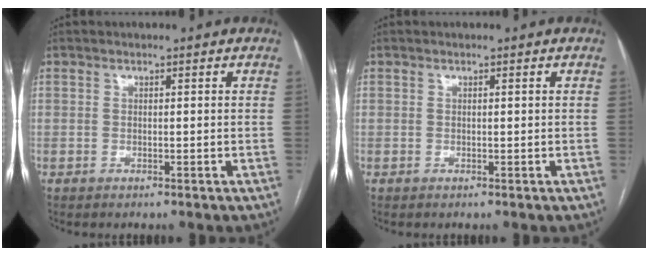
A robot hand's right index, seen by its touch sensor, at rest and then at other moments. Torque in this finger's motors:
{"motor_torque": [0.09, 0.04, 0.04, 0.01]}